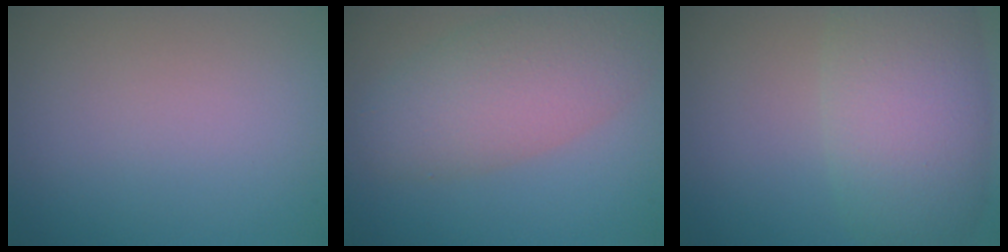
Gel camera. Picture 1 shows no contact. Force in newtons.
{"total": 6.3, "press": 6.3, "slide": 0.4}
{"total": 8.4, "press": 8.4, "slide": 0.3}